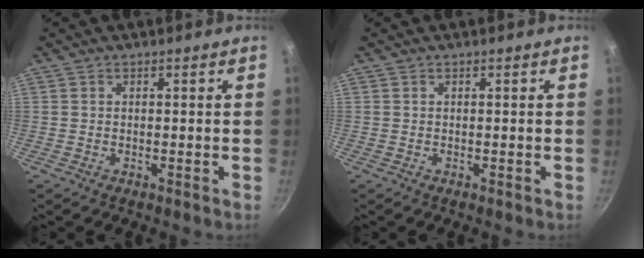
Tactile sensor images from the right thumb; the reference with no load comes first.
{"total": 0.0}